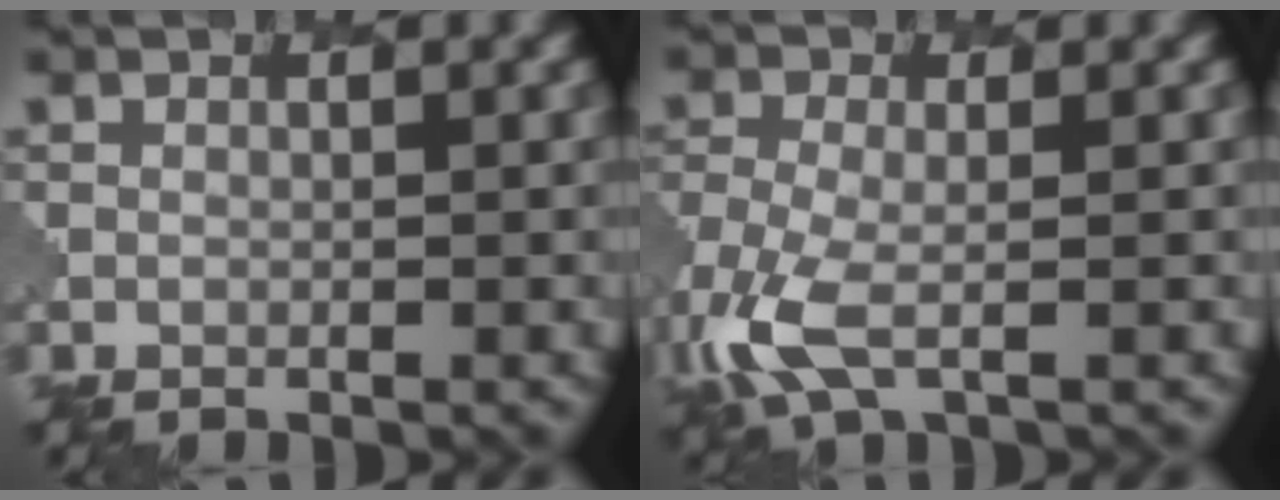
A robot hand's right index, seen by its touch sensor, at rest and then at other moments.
{"total": 5.3, "force": [-2.3, 2.3, 4.2], "torque": [-0.112, -0.010, -0.058]}